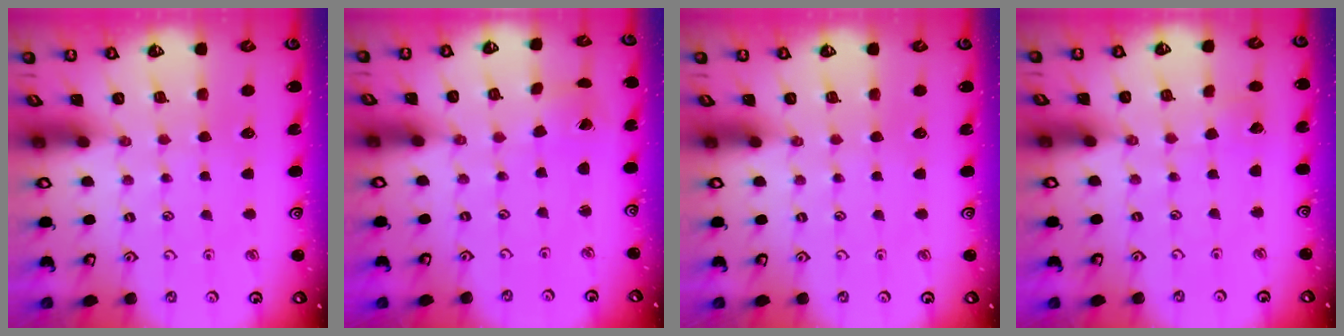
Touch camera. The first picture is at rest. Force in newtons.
{"total": 1.4, "press": 1.4, "slide": 0.3}
{"total": 0.0}
{"total": 2.9, "press": 2.9, "slide": 0.3}